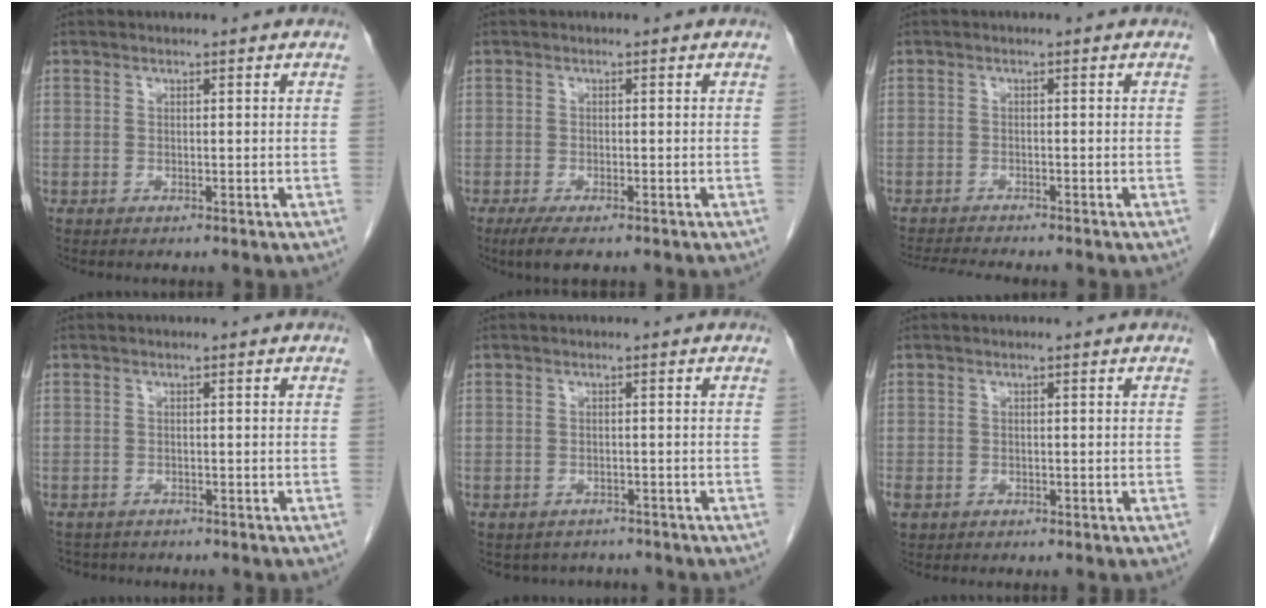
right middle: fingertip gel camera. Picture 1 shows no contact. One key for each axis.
{"total": 3.7, "fx": -2.5, "fy": 0.8, "fz": 2.6, "tx": -0.050, "ty": -0.011, "tz": -0.040}
{"total": 5.2, "fx": -4.9, "fy": -0.3, "fz": 1.9, "tx": -0.031, "ty": -0.018, "tz": -0.079}
{"total": 3.0, "fx": -2.7, "fy": 1.2, "fz": 0.2, "tx": -0.006, "ty": -0.006, "tz": -0.040}
{"total": 4.2, "fx": -3.7, "fy": 2.0, "fz": 0.1, "tx": -0.001, "ty": 0.005, "tz": -0.046}
{"total": 1.8, "fx": -0.8, "fy": 1.3, "fz": 0.8, "tx": -0.024, "ty": -0.001, "tz": -0.010}